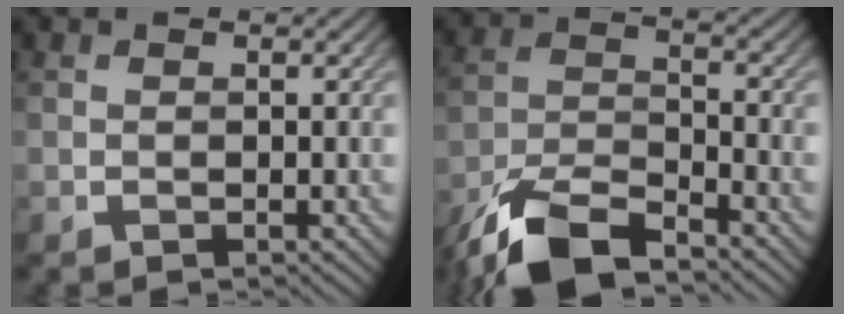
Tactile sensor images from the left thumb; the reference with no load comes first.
{"total": 10.0, "force": [-7.8, 2.9, 5.5], "torque": [-0.113, -0.009, -0.158]}